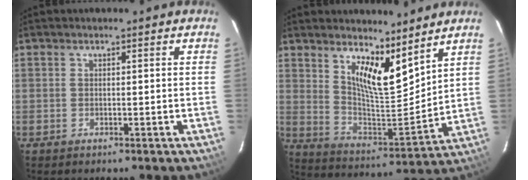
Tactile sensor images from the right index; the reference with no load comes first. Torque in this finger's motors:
{"motor_torque": [0.12, 0.28, 0.21, 0.10]}